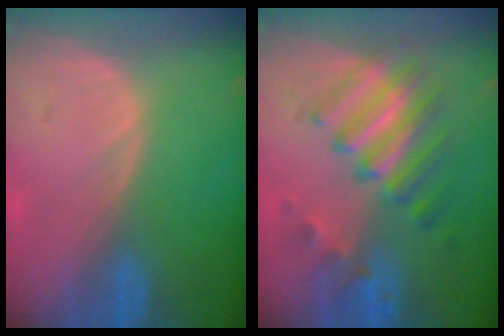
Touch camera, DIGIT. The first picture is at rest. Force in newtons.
{"total": 8.0, "press": 7.9, "slide": 1.3}